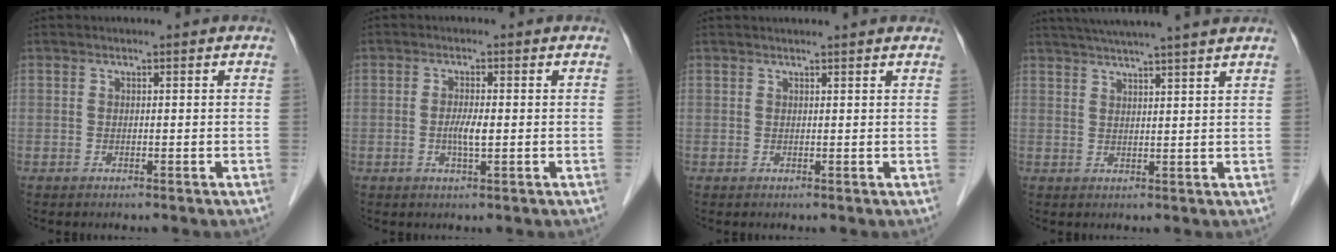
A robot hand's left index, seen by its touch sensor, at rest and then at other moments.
{"total": 2.6, "force": [-0.3, 0.3, 2.5], "torque": [-0.051, -0.002, -0.006]}
{"total": 5.6, "force": [5.3, 0.3, 2.0], "torque": [-0.025, 0.026, 0.054]}
{"total": 13.2, "force": [11.5, -0.8, 6.4], "torque": [-0.108, 0.023, 0.154]}